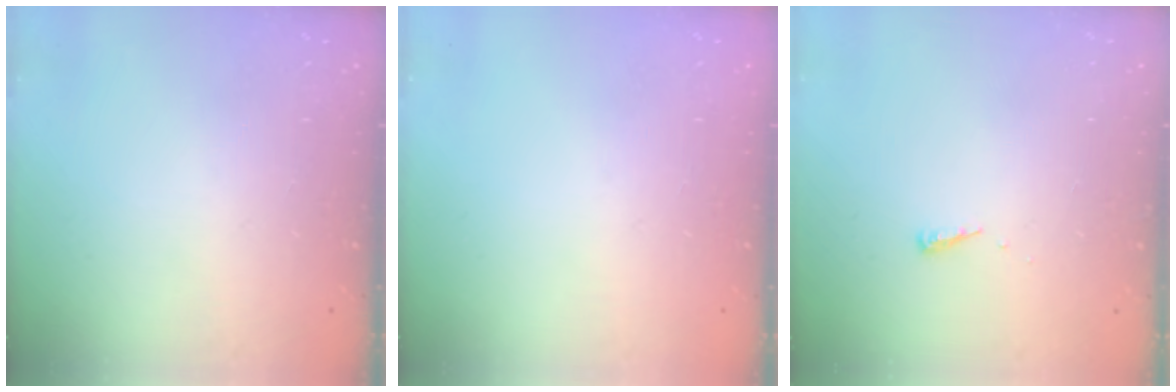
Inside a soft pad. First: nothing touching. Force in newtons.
{"total": 0.0}
{"total": 3.9, "press": 3.9, "slide": 0.4}